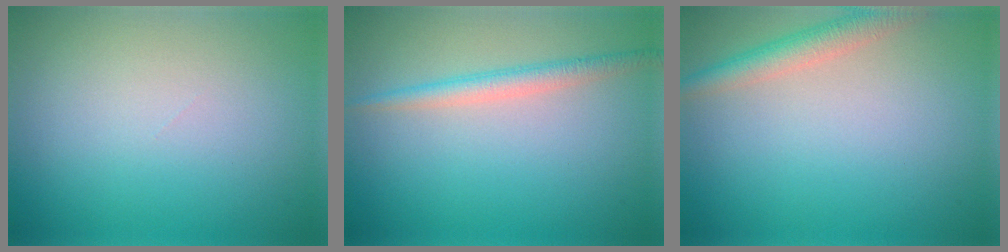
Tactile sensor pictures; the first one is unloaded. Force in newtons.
{"total": 2.2, "press": 2.2, "slide": 0.0}
{"total": 3.0, "press": 2.9, "slide": 0.1}